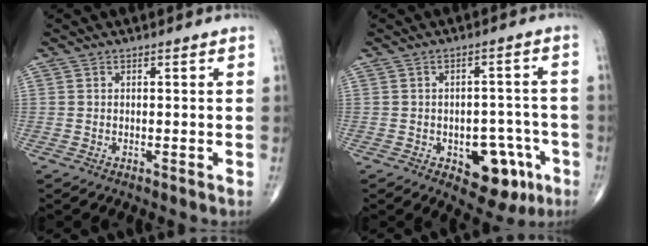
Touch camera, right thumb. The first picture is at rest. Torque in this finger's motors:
{"motor_torque": [0.80, 0.63, 0.42, -0.61, -0.01]}